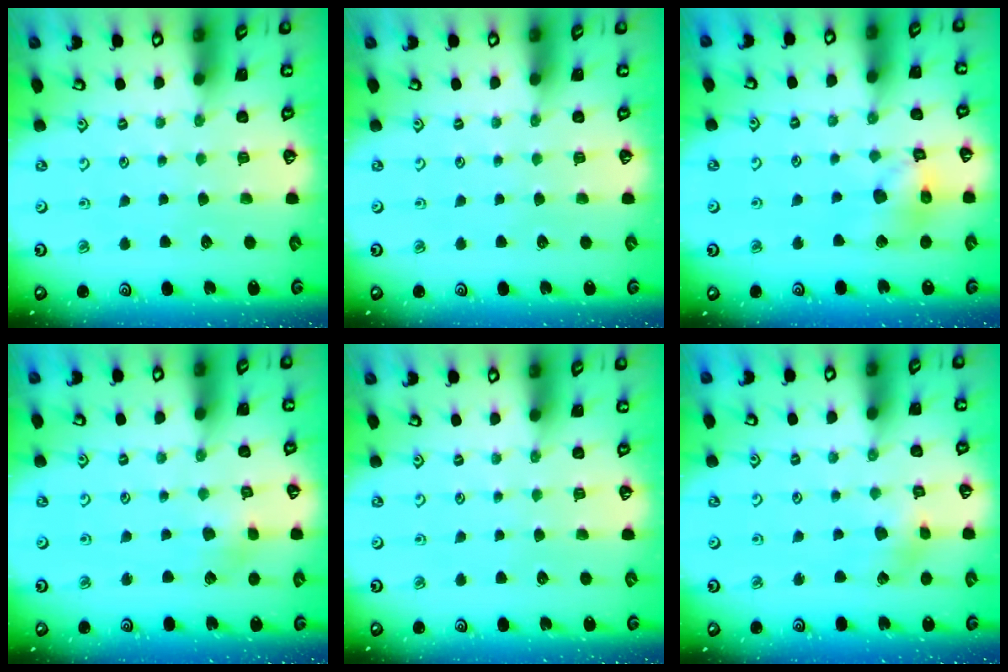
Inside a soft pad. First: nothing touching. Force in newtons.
{"total": 0.0}
{"total": 12.8, "press": 12.7, "slide": 1.8}
{"total": 3.5, "press": 3.4, "slide": 0.6}
{"total": 0.0}
{"total": 3.2, "press": 3.2, "slide": 0.6}